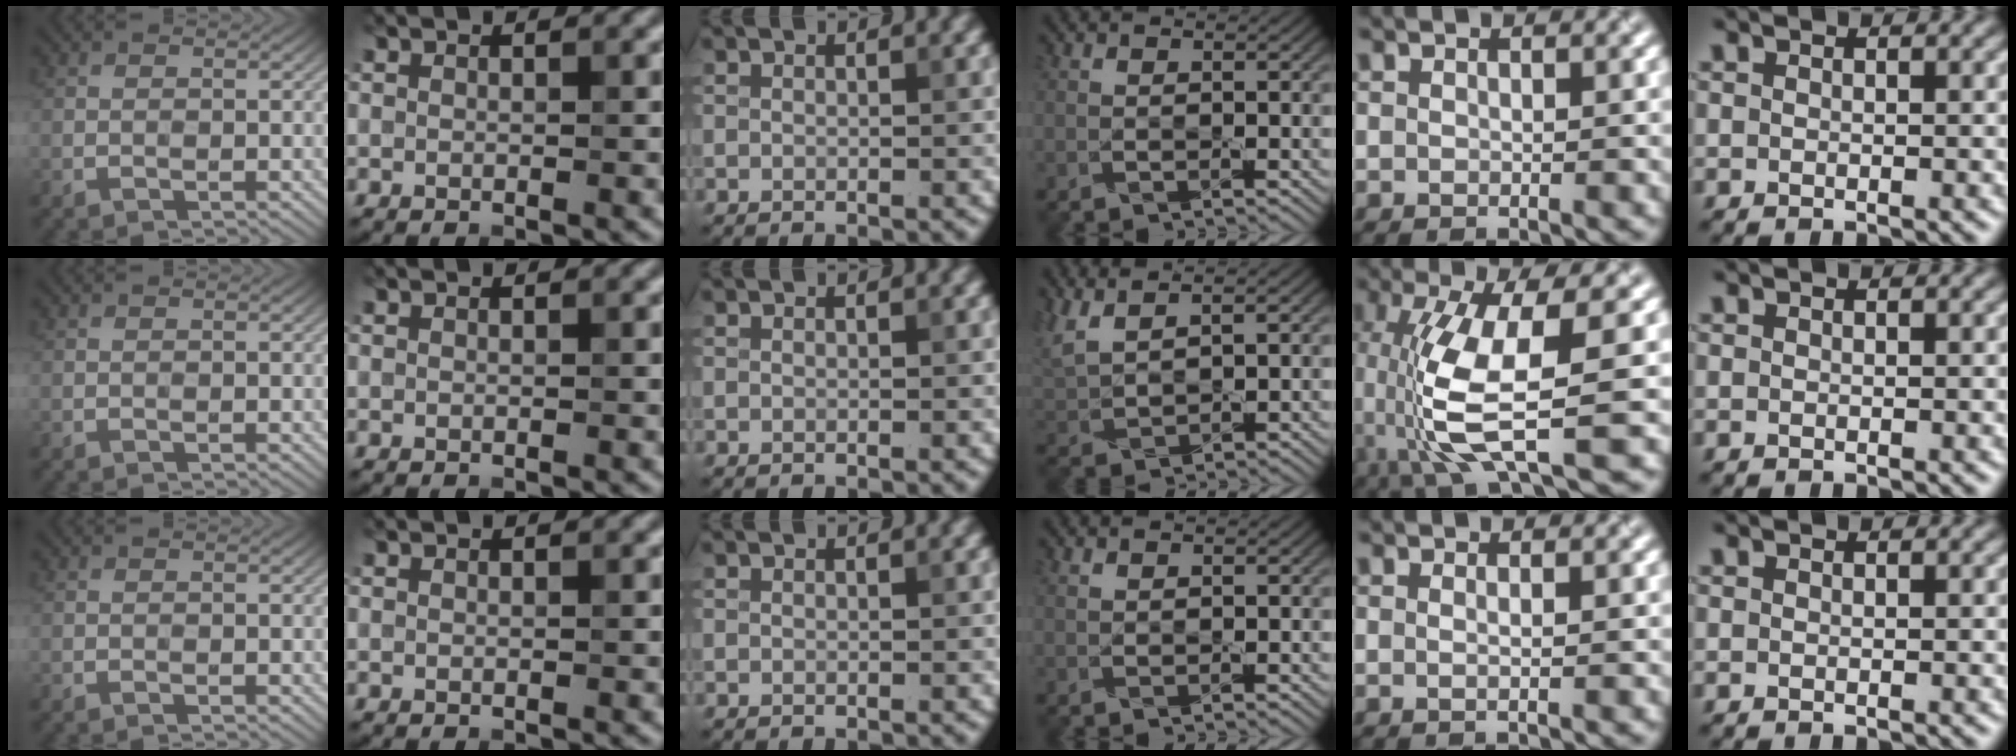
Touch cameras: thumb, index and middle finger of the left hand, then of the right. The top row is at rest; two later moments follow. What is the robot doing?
{"motion": "lift_and_place", "object": "knife"}